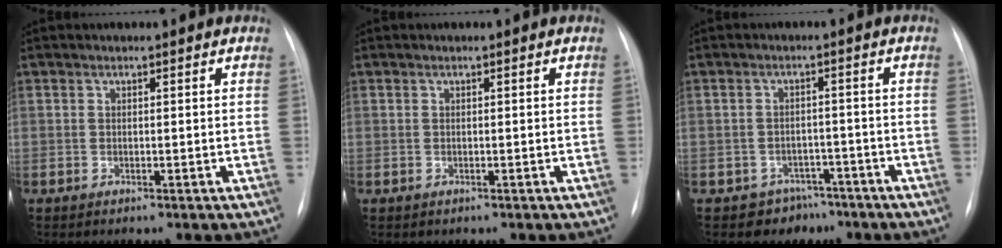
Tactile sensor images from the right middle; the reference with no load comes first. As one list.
[{"total": 0.0}, {"total": 4.8, "force": [-3.4, 3.3, -0.1], "torque": [0.009, 0.015, -0.046]}]